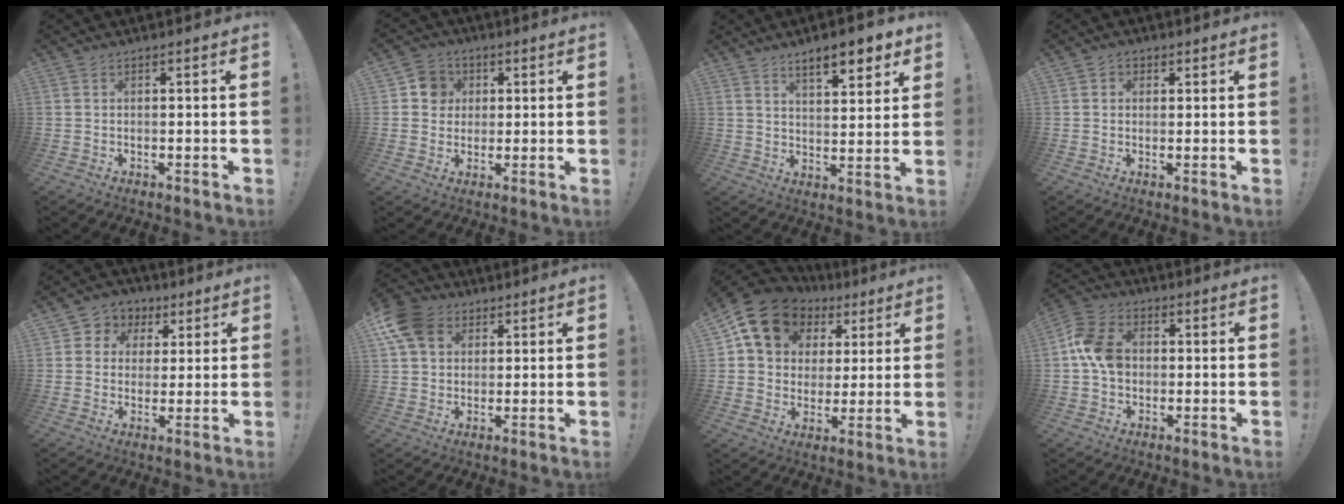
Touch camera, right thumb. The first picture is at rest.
{"total": 7.0, "force": [1.4, 6.7, 1.7], "torque": [-0.023, 0.001, 0.028]}
{"total": 8.9, "force": [6.3, 2.5, 5.8], "torque": [-0.083, -0.033, 0.107]}
{"total": 2.1, "force": [0.5, 1.9, 0.8], "torque": [-0.005, -0.001, 0.007]}
{"total": 6.6, "force": [1.1, 6.3, 1.5], "torque": [-0.015, -0.004, 0.024]}
{"total": 11.8, "force": [4.6, 9.2, 5.8], "torque": [-0.110, -0.015, 0.092]}
{"total": 15.3, "force": [7.8, 11.4, 6.5], "torque": [-0.102, -0.037, 0.154]}
{"total": 11.8, "force": [0.4, 9.1, 7.6], "torque": [-0.123, 0.014, 0.010]}